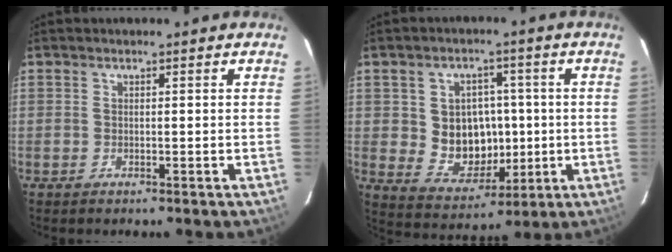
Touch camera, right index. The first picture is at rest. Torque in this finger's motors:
{"motor_torque": [0.28, 0.03, 0.19, 0.03]}